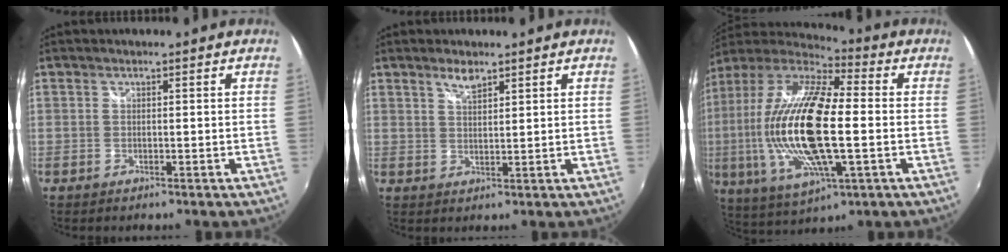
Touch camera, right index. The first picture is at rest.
{"total": 2.8, "force": [2.2, 0.9, 1.6], "torque": [-0.027, 0.002, 0.039]}
{"total": 24.0, "force": [-0.9, 7.7, 22.8], "torque": [-0.438, -0.013, -0.025]}